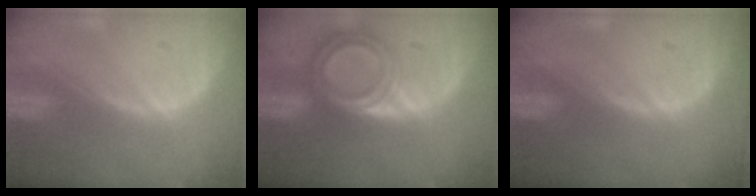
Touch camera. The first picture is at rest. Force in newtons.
{"total": 6.7, "press": 5.9, "slide": 3.1}
{"total": 0.0}